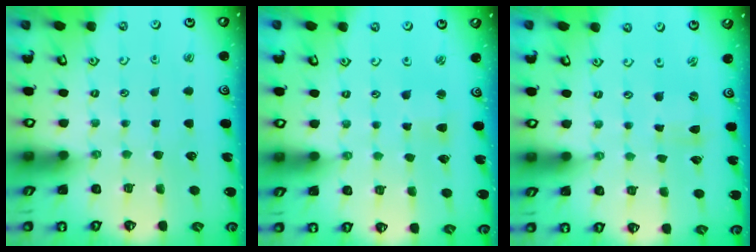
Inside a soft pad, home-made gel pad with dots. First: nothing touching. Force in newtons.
{"total": 1.5, "press": 1.4, "slide": 0.4}
{"total": 0.0}